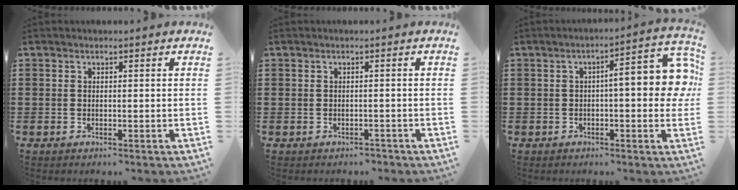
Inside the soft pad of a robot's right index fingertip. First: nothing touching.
{"total": 0.9, "force": [-0.8, 0.5, -0.1], "torque": [-0.001, 0.004, -0.018]}
{"total": 9.3, "force": [0.9, 2.5, 8.9], "torque": [-0.129, -0.002, 0.010]}